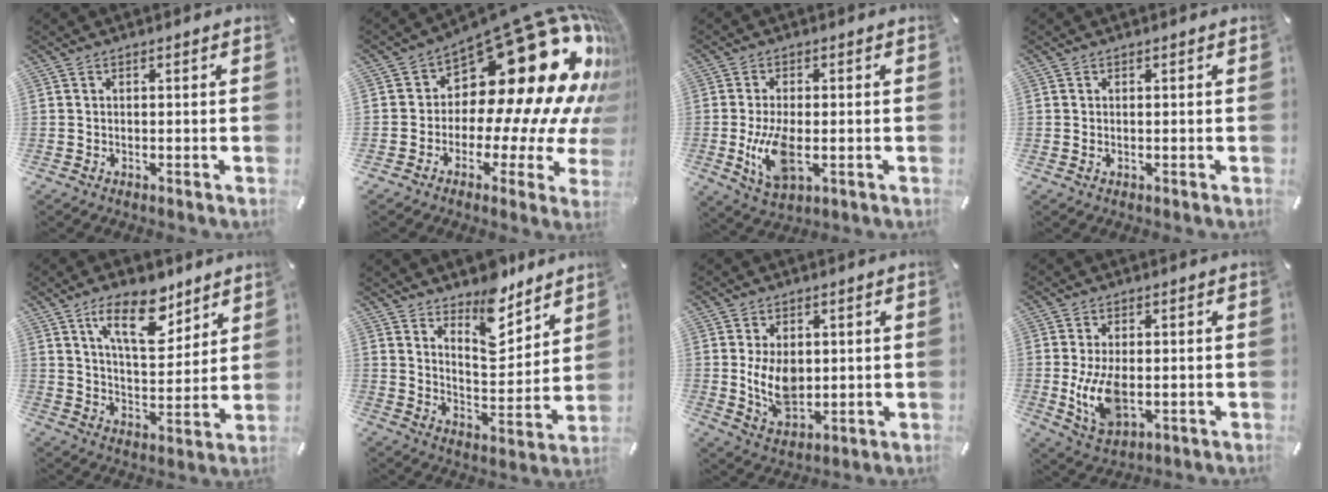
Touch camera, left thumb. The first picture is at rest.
{"total": 28.5, "force": [11.0, 13.1, 22.8], "torque": [-0.319, -0.133, 0.213]}
{"total": 10.0, "force": [-1.4, 5.1, 8.5], "torque": [-0.184, -0.018, -0.023]}
{"total": 0.6, "force": [0.2, 0.1, 0.6], "torque": [-0.011, -0.001, 0.003]}
{"total": 15.0, "force": [9.4, 6.8, 9.6], "torque": [-0.147, -0.041, 0.161]}
{"total": 11.8, "force": [9.5, 5.4, 4.5], "torque": [-0.053, -0.079, 0.170]}
{"total": 9.0, "force": [1.1, 6.1, 6.5], "torque": [-0.133, -0.012, 0.016]}
{"total": 9.5, "force": [-0.7, 5.4, 7.8], "torque": [-0.175, -0.011, -0.014]}